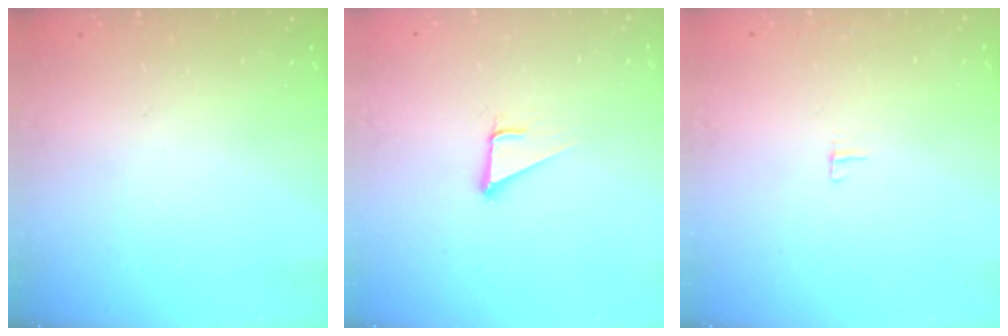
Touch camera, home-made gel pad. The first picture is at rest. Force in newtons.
{"total": 2.8, "press": 2.8, "slide": 0.1}
{"total": 3.2, "press": 3.2, "slide": 0.3}